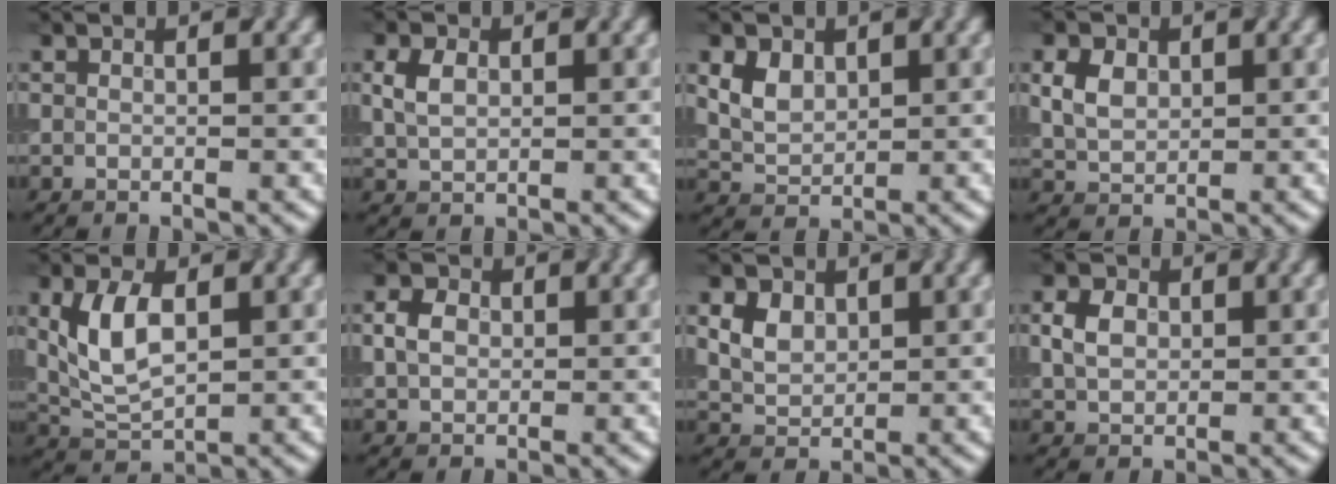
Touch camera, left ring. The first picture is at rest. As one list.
[{"total": 2.4, "force": [0.5, 1.6, 1.7], "torque": [-0.043, 0.011, 0.015]}, {"total": 2.8, "force": [1.0, 1.9, 1.8], "torque": [-0.041, 0.004, 0.022]}, {"total": 2.9, "force": [0.8, 2.1, 1.9], "torque": [-0.046, 0.008, 0.020]}, {"total": 4.9, "force": [0.7, 2.7, 4.1], "torque": [-0.097, 0.009, 0.026]}, {"total": 2.5, "force": [0.1, 1.9, 1.6], "torque": [-0.038, 0.010, 0.006]}, {"total": 4.6, "force": [2.0, 3.2, 2.7], "torque": [-0.063, 0.018, 0.036]}, {"total": 2.8, "force": [0.3, 2.1, 1.8], "torque": [-0.044, 0.009, 0.011]}]